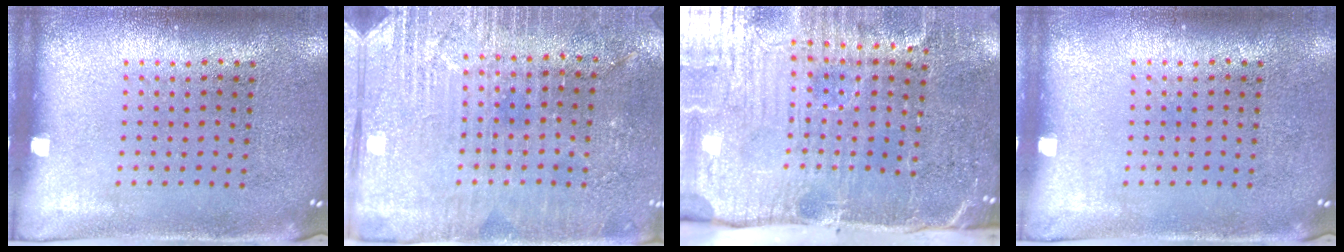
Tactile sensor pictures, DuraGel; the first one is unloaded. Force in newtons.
{"total": 2.9, "press": 2.9, "slide": 0.4}
{"total": 5.2, "press": 4.3, "slide": 2.9}
{"total": 0.0}